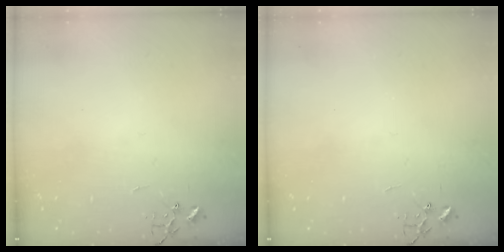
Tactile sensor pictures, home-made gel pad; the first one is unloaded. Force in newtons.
{"total": 0.0}